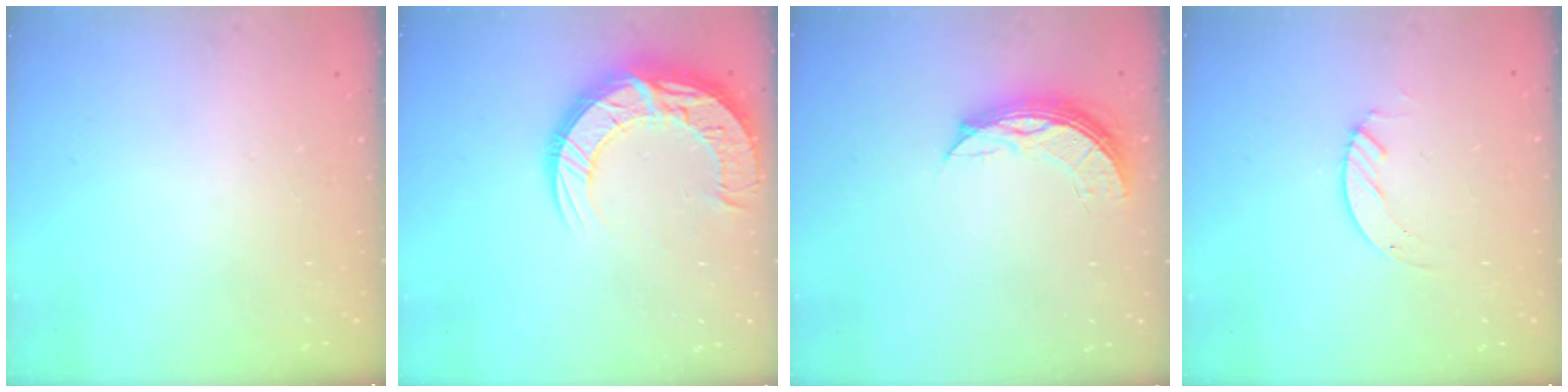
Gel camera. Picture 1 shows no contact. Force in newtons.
{"total": 18.8, "press": 18.7, "slide": 1.5}
{"total": 8.8, "press": 8.7, "slide": 0.6}
{"total": 2.1, "press": 2.1, "slide": 0.2}